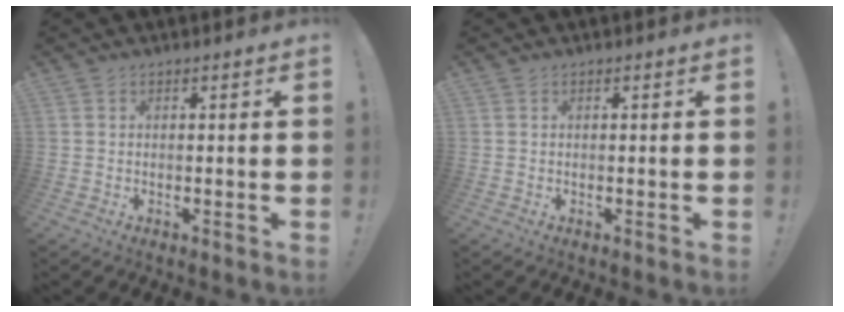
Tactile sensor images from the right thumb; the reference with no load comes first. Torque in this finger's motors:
{"motor_torque": [-0.18, -0.06, 0.07, 0.00, 0.06]}